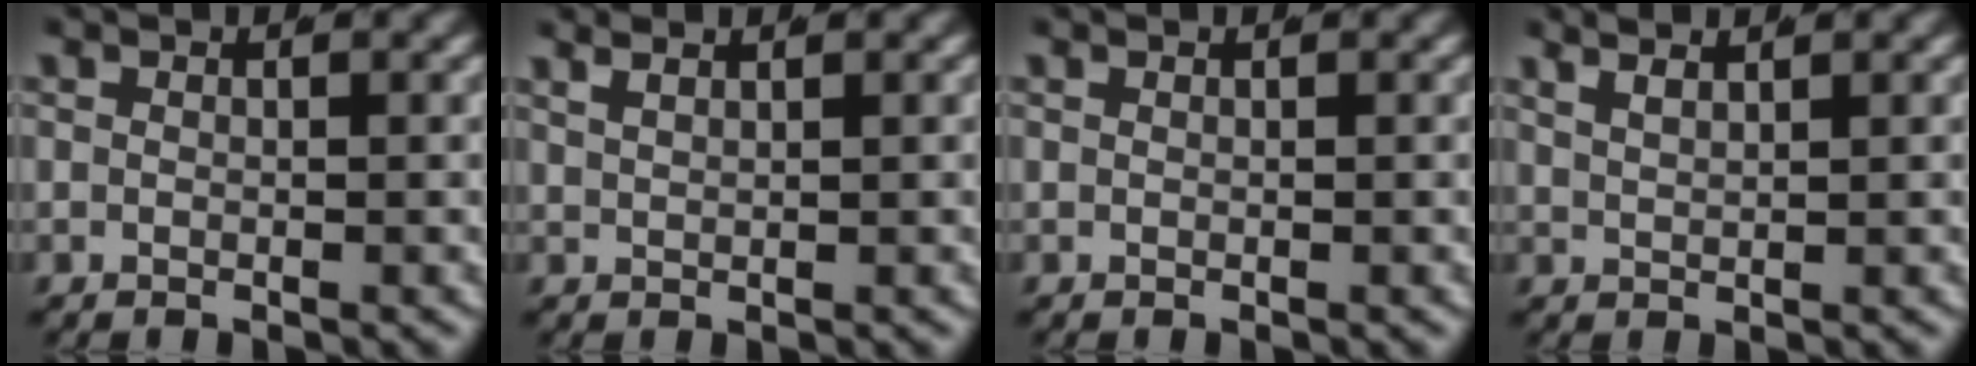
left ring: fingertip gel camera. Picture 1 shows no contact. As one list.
[{"total": 1.8, "force": [1.7, 0.1, 0.7], "torque": [-0.010, 0.006, 0.032]}, {"total": 0.0}, {"total": 2.6, "force": [2.3, 0.5, 1.1], "torque": [-0.015, 0.009, 0.041]}]